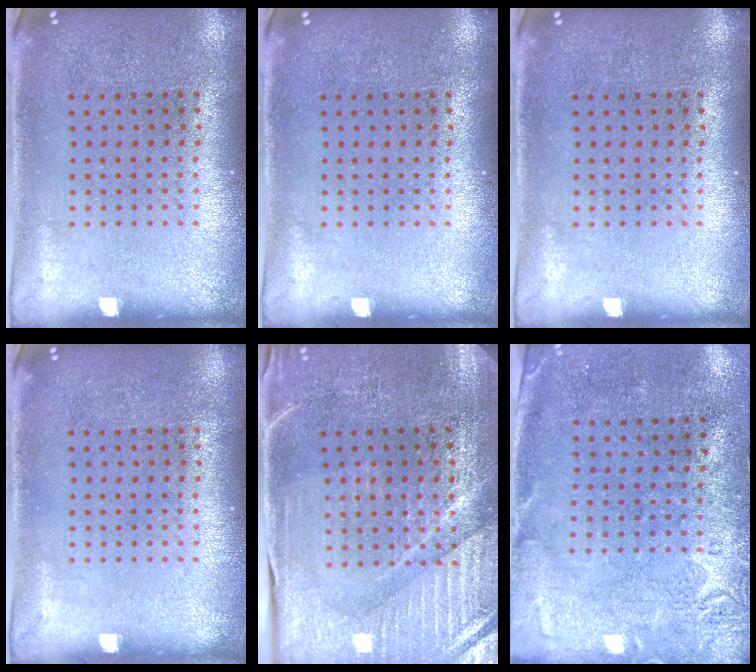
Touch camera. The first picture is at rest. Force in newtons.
{"total": 0.0}
{"total": 0.0}
{"total": 0.0}
{"total": 3.8, "press": 3.8, "slide": 0.7}
{"total": 2.7, "press": 2.2, "slide": 1.7}